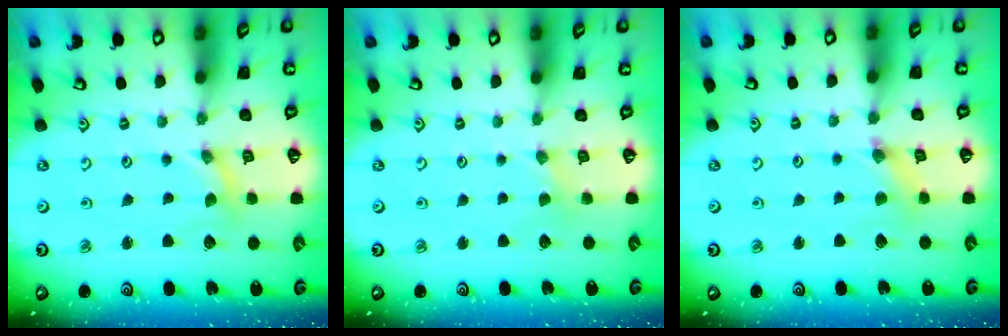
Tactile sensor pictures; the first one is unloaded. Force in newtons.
{"total": 1.3, "press": 1.3, "slide": 0.2}
{"total": 2.7, "press": 2.7, "slide": 0.2}